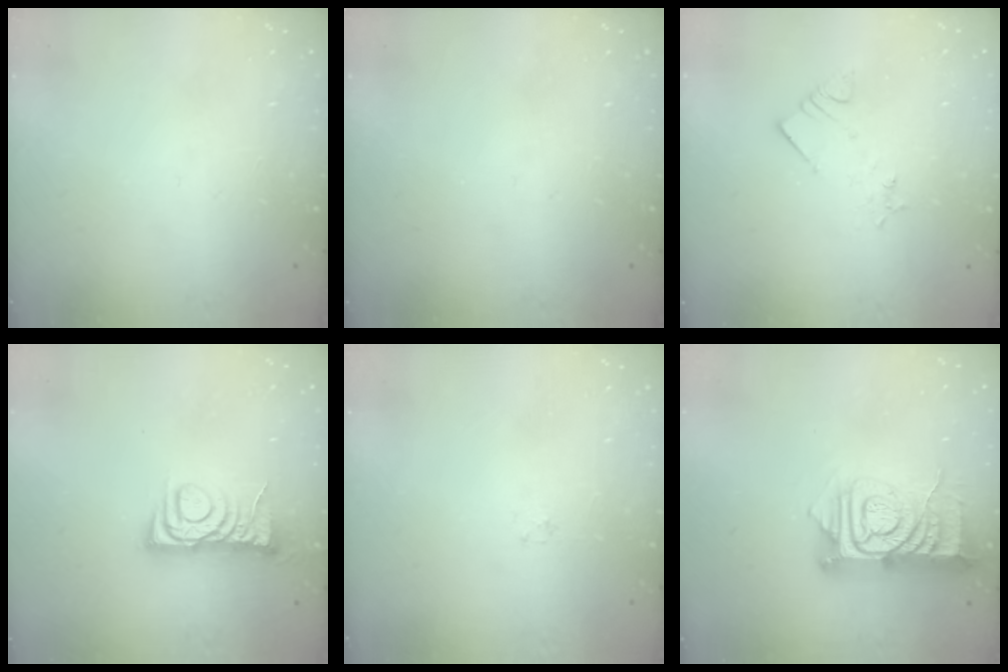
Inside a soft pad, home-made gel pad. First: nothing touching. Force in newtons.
{"total": 0.0}
{"total": 2.8, "press": 2.7, "slide": 0.5}
{"total": 6.8, "press": 6.8, "slide": 0.6}
{"total": 0.8, "press": 0.8, "slide": 0.2}
{"total": 13.0, "press": 13.0, "slide": 1.1}